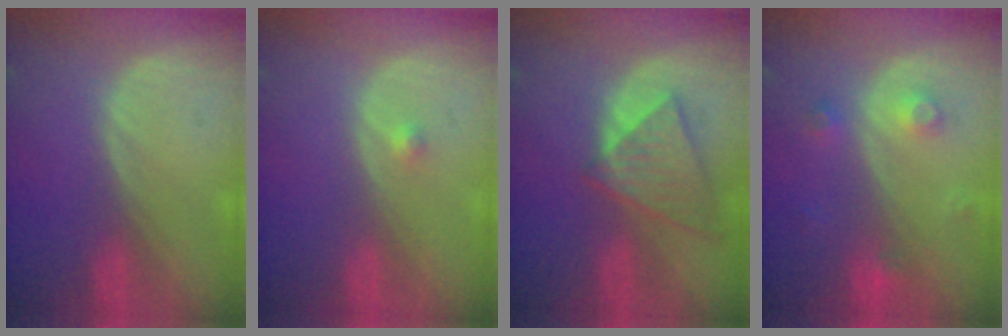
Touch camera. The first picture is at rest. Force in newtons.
{"total": 0.9, "press": 0.7, "slide": 0.6}
{"total": 7.9, "press": 7.1, "slide": 3.4}
{"total": 3.6, "press": 3.2, "slide": 1.6}